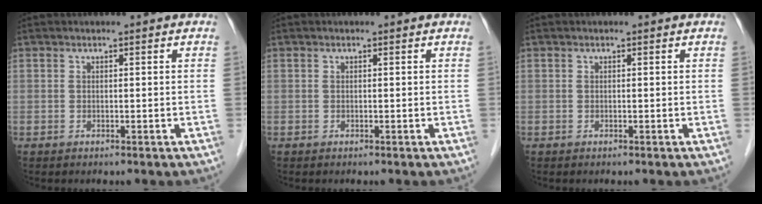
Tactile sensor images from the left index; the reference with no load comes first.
{"total": 0.0}
{"total": 0.0}